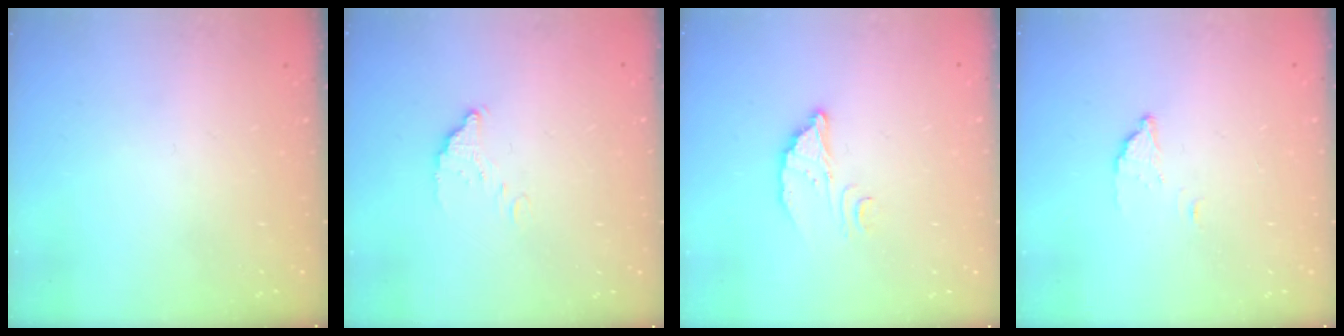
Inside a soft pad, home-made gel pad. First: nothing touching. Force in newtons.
{"total": 4.3, "press": 4.3, "slide": 0.1}
{"total": 4.1, "press": 4.1, "slide": 0.1}
{"total": 2.2, "press": 2.2, "slide": 0.2}